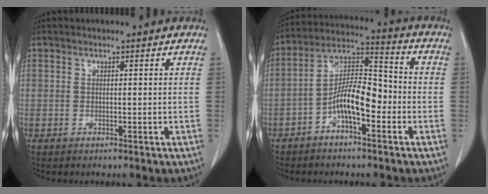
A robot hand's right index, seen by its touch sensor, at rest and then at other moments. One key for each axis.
{"total": 9.4, "fx": -3.7, "fy": 3.0, "fz": 8.1, "tx": -0.154, "ty": 0.028, "tz": -0.067}